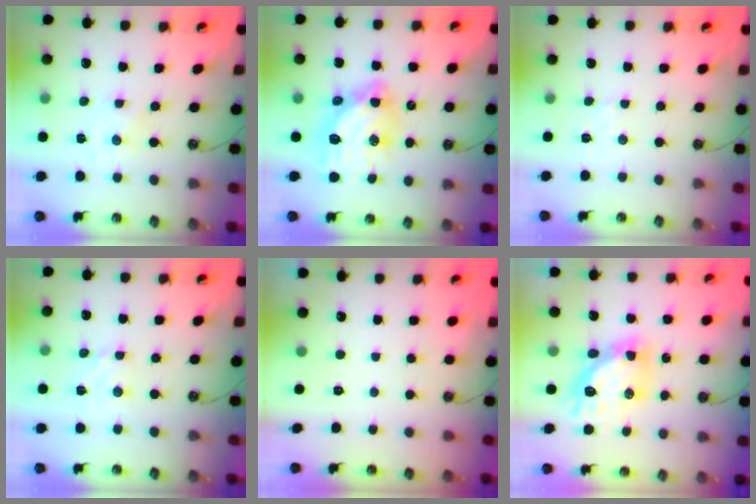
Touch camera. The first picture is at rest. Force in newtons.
{"total": 14.8, "press": 14.8, "slide": 1.5}
{"total": 1.7, "press": 1.6, "slide": 0.4}
{"total": 2.8, "press": 2.8, "slide": 0.4}
{"total": 0.0}
{"total": 11.5, "press": 11.5, "slide": 1.0}